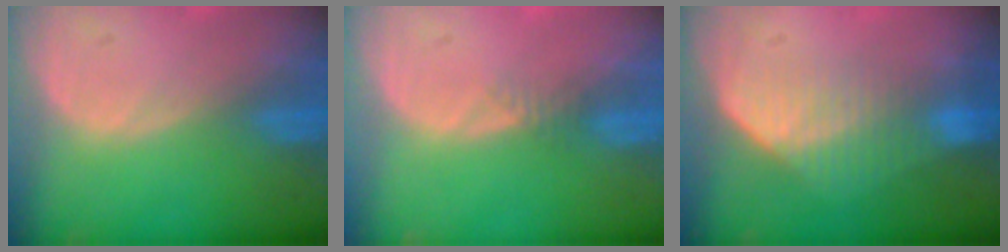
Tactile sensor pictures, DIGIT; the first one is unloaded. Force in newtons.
{"total": 1.2, "press": 1.0, "slide": 0.6}
{"total": 7.2, "press": 6.1, "slide": 3.8}